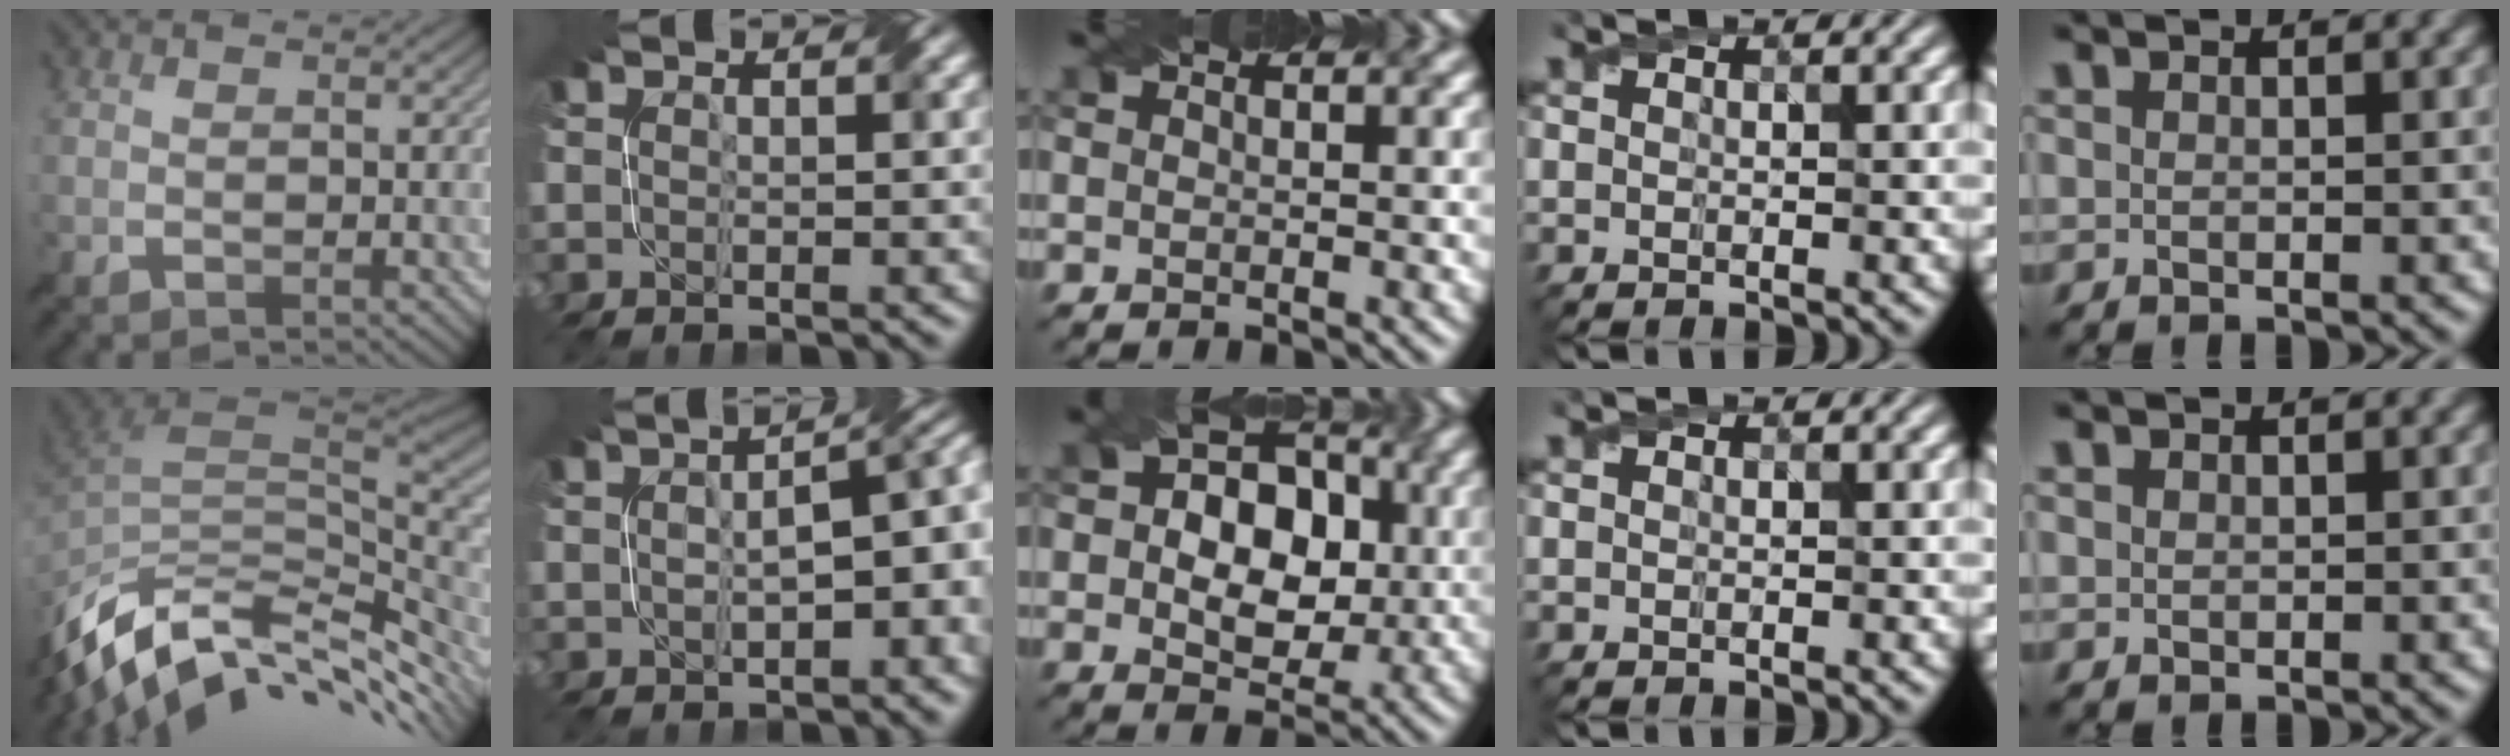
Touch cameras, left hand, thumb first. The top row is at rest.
{"thumb": {"total": 14.0, "force": [-5.7, 6.9, 10.7], "torque": [-0.236, -0.013, -0.095]}, "index": {"total": 6.6, "force": [0.4, 2.8, 6.0], "torque": [-0.071, 0.011, 0.019]}, "middle": {"total": 8.7, "force": [0.5, 6.4, 5.8], "torque": [-0.073, 0.006, 0.003]}, "little": {"total": 0.6, "force": [0.3, 0.6, 0.0], "torque": [0.003, -0.001, 0.008]}}